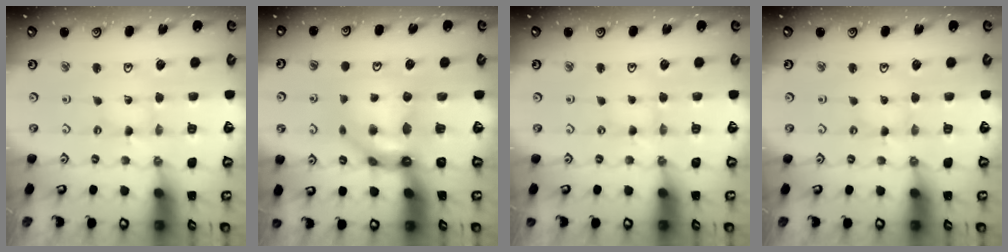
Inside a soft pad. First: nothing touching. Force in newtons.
{"total": 9.4, "press": 9.3, "slide": 1.0}
{"total": 0.0}
{"total": 0.0}